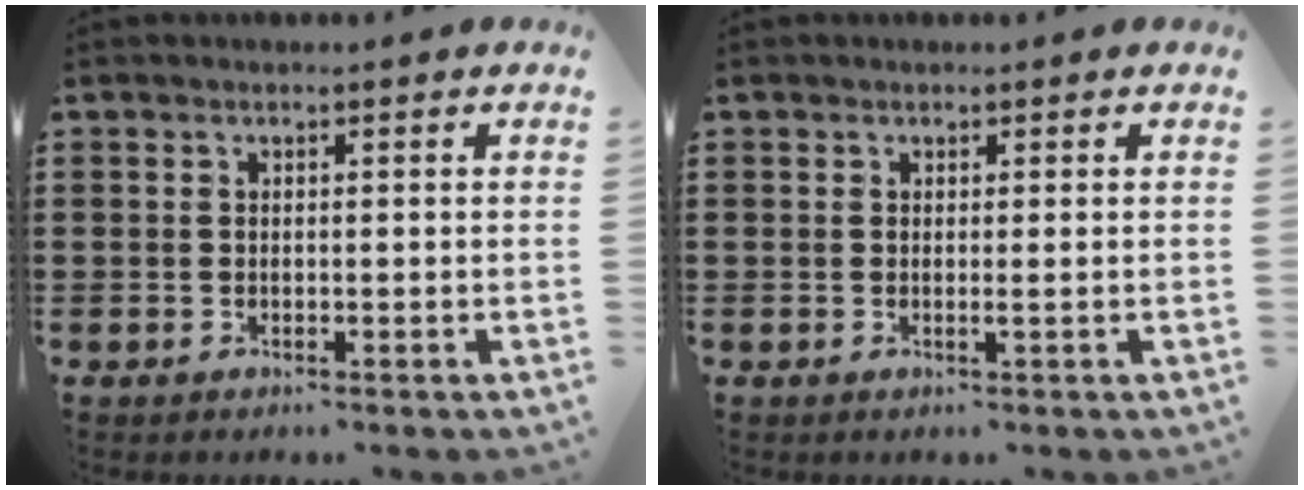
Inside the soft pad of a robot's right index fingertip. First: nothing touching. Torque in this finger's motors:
{"motor_torque": [0.02, 0.05, 0.01, 0.01]}